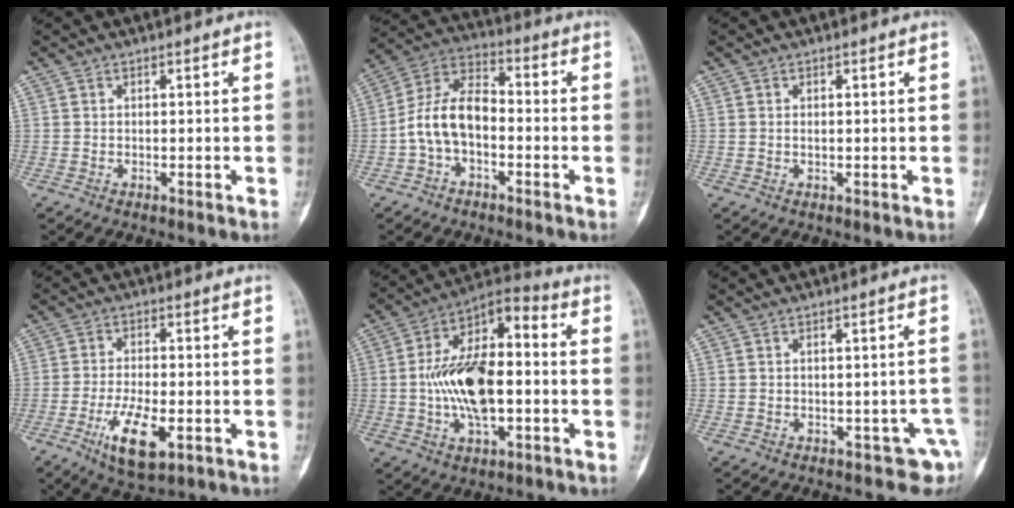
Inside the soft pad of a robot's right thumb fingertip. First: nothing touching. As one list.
[{"total": 10.6, "force": [-2.3, 6.4, 8.1], "torque": [-0.149, 0.041, -0.054]}, {"total": 0.6, "force": [0.1, 0.4, 0.5], "torque": [-0.011, 0.000, 0.002]}, {"total": 9.9, "force": [-3.9, 4.0, 8.2], "torque": [-0.149, 0.003, -0.062]}, {"total": 18.2, "force": [-1.6, 8.8, 15.9], "torque": [-0.283, 0.035, -0.033]}, {"total": 3.9, "force": [-2.1, 2.6, 2.1], "torque": [0.000, 0.021, -0.024]}]